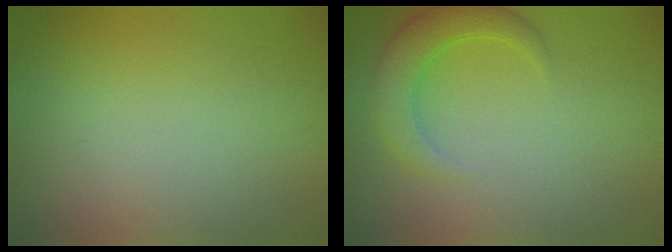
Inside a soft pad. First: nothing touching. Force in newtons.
{"total": 3.8, "press": 3.8, "slide": 0.3}